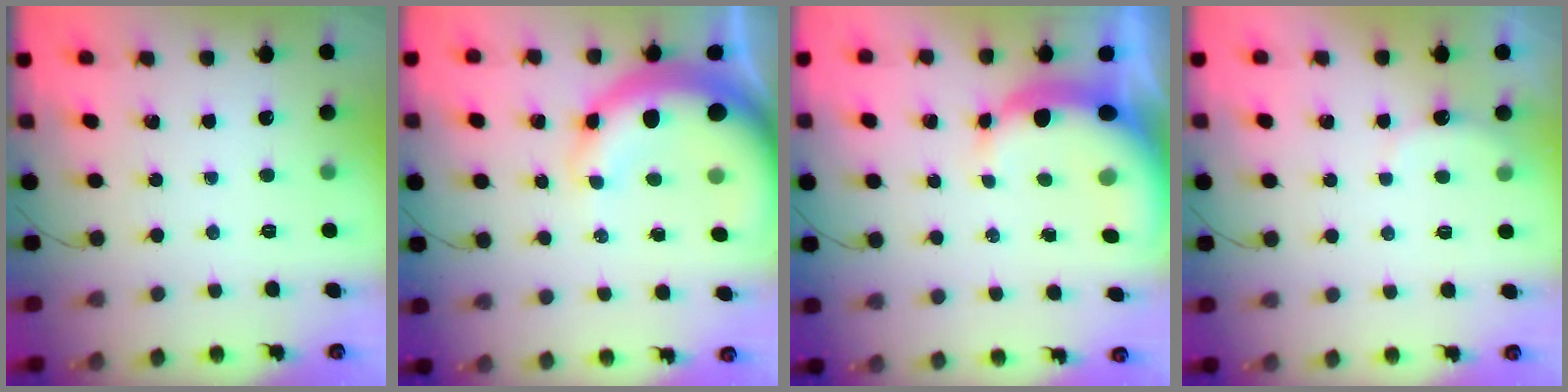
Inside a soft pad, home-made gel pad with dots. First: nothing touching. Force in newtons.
{"total": 13.9, "press": 13.6, "slide": 2.8}
{"total": 9.6, "press": 9.4, "slide": 1.9}
{"total": 3.5, "press": 3.4, "slide": 0.9}